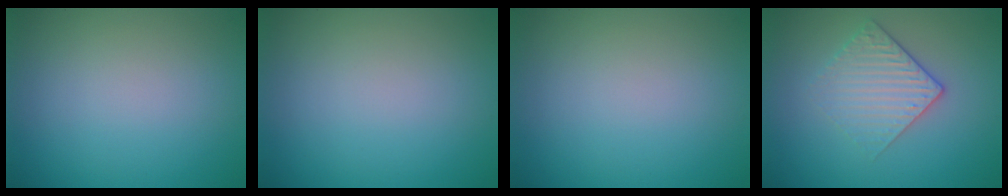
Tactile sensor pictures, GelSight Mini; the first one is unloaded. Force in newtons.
{"total": 0.0}
{"total": 0.0}
{"total": 2.9, "press": 2.6, "slide": 1.4}